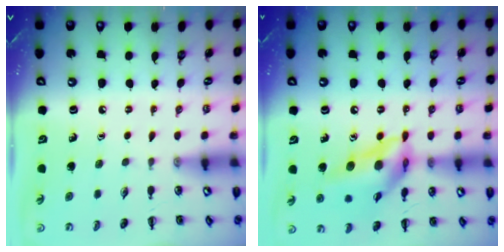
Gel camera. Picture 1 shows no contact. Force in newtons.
{"total": 18.2, "press": 17.8, "slide": 4.0}